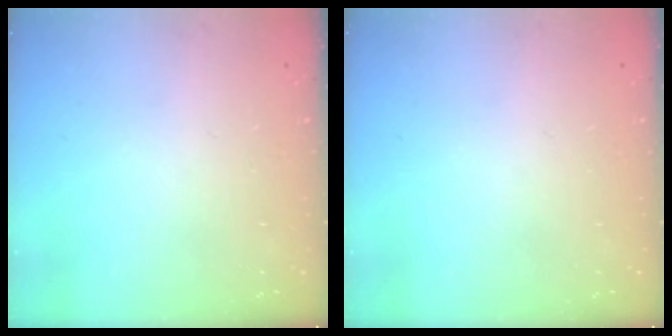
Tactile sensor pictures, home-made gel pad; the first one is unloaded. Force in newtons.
{"total": 0.0}